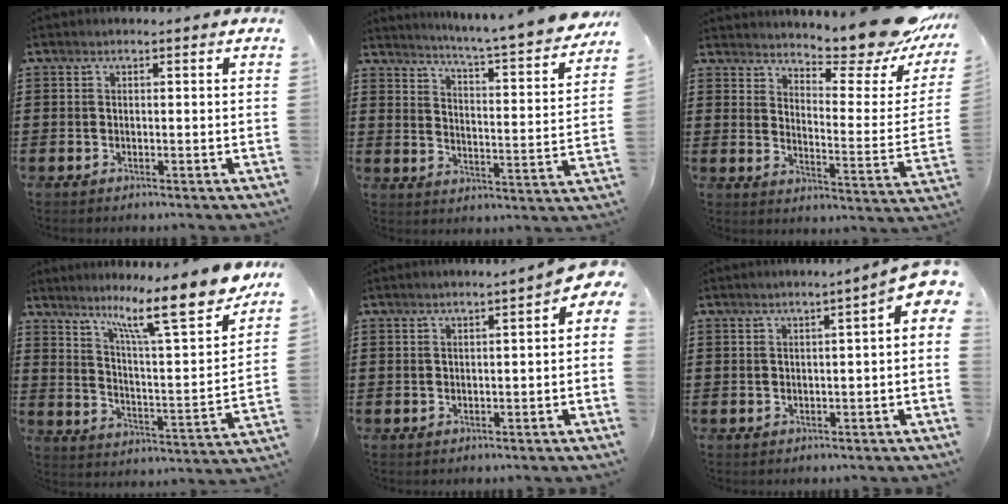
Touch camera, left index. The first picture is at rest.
{"total": 5.3, "force": [4.9, -1.2, 1.6], "torque": [-0.048, -0.051, 0.073]}
{"total": 10.9, "force": [10.1, 0.4, 4.2], "torque": [-0.057, -0.091, 0.166]}
{"total": 12.6, "force": [9.8, 1.2, 7.9], "torque": [-0.142, -0.063, 0.154]}
{"total": 1.1, "force": [-0.1, 0.3, 1.1], "torque": [-0.024, -0.001, -0.005]}
{"total": 2.7, "force": [0.4, 0.4, 2.7], "torque": [-0.043, -0.008, 0.005]}